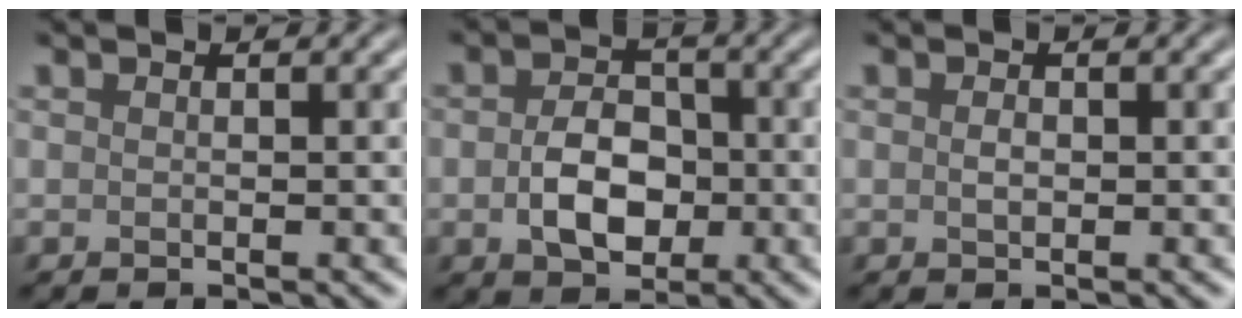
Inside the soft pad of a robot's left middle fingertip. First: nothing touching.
{"total": 4.8, "force": [-0.9, 3.4, 3.3], "torque": [-0.061, -0.001, -0.017]}
{"total": 1.0, "force": [0.0, 0.7, 0.8], "torque": [-0.015, -0.002, 0.000]}